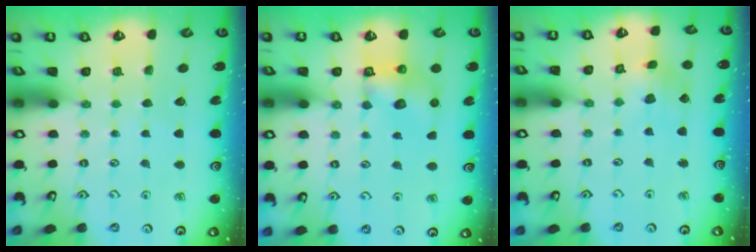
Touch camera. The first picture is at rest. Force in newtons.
{"total": 7.0, "press": 7.0, "slide": 0.2}
{"total": 4.5, "press": 4.5, "slide": 0.6}